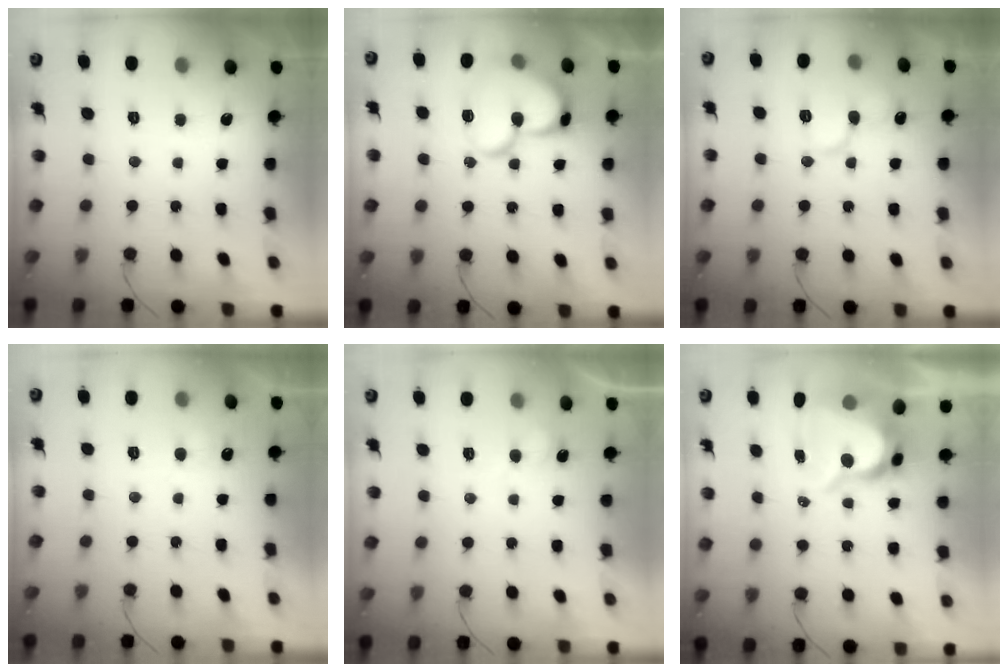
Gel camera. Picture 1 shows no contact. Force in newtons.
{"total": 17.3, "press": 17.2, "slide": 2.1}
{"total": 12.2, "press": 12.1, "slide": 1.6}
{"total": 4.7, "press": 4.7, "slide": 0.4}
{"total": 5.9, "press": 5.9, "slide": 0.5}
{"total": 9.8, "press": 9.7, "slide": 0.7}